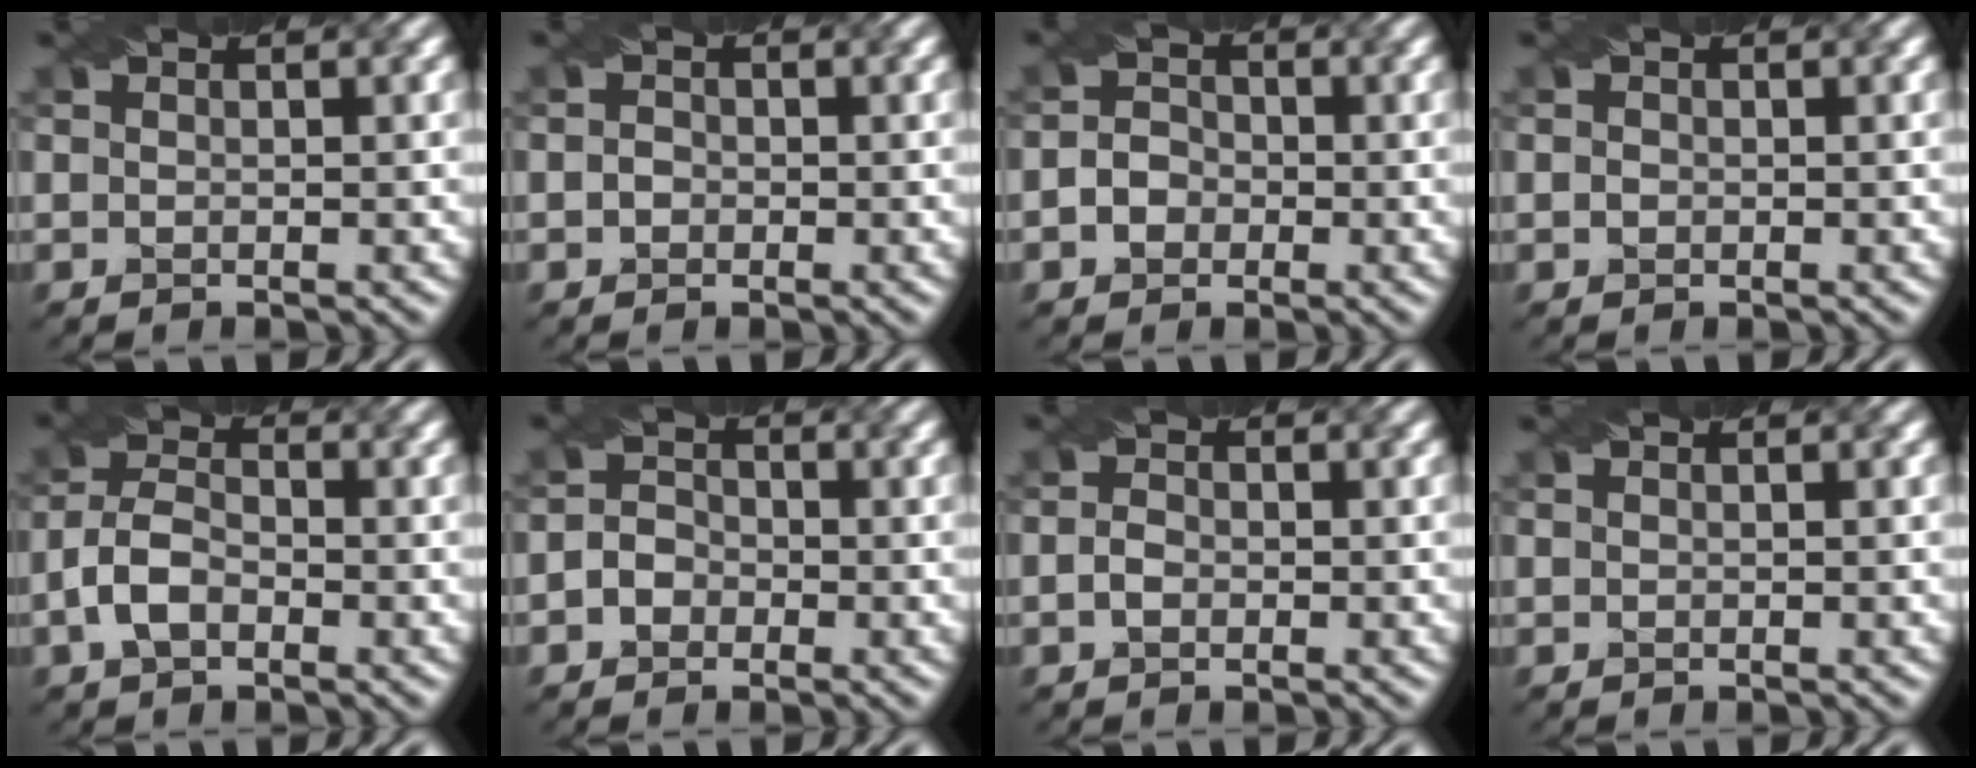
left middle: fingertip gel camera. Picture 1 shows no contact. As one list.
[{"total": 0.8, "force": [-0.4, 0.7, 0.2], "torque": [0.001, 0.002, -0.010]}, {"total": 2.2, "force": [-1.0, 1.7, 0.9], "torque": [-0.004, 0.002, -0.021]}, {"total": 0.5, "force": [-0.2, 0.5, 0.2], "torque": [-0.004, 0.001, -0.004]}, {"total": 3.5, "force": [-1.7, 2.0, 2.3], "torque": [-0.056, 0.008, -0.036]}, {"total": 2.1, "force": [-1.1, 1.6, 0.7], "torque": [0.001, 0.004, -0.024]}, {"total": 1.1, "force": [-0.7, 0.6, 0.6], "torque": [-0.016, 0.003, -0.015]}, {"total": 0.0}]